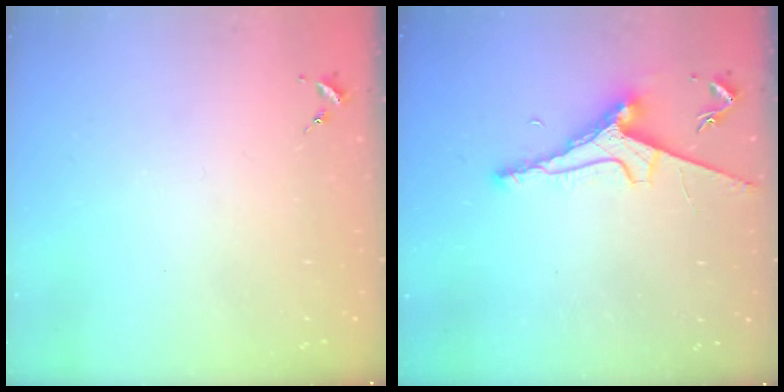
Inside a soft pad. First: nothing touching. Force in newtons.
{"total": 8.3, "press": 8.2, "slide": 1.2}